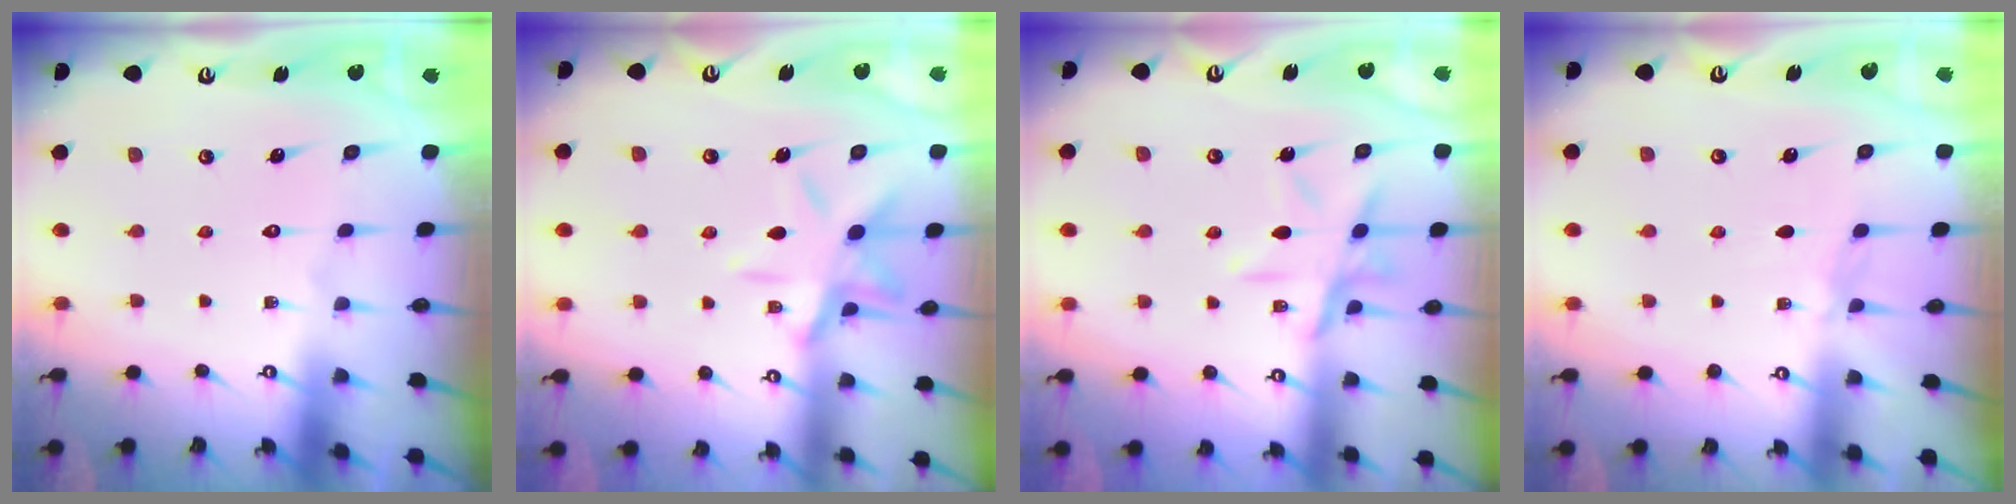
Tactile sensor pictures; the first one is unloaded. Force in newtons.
{"total": 12.0, "press": 11.9, "slide": 0.8}
{"total": 12.2, "press": 12.1, "slide": 0.9}
{"total": 3.0, "press": 2.9, "slide": 0.5}